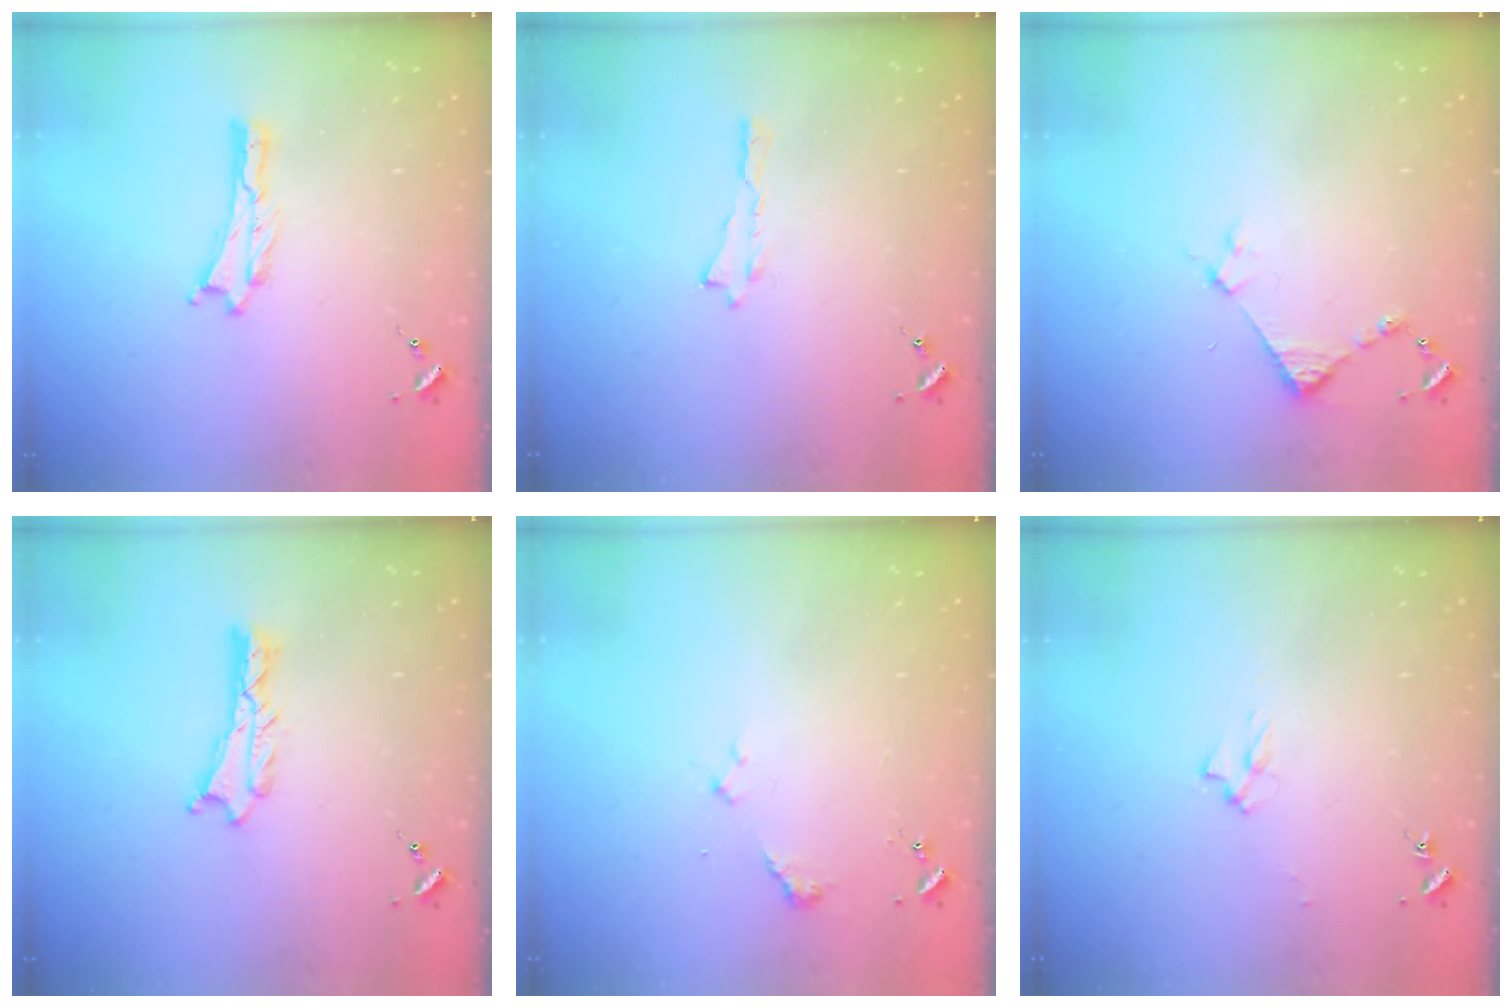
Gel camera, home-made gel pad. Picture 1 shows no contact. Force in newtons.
{"total": 0.0}
{"total": 3.5, "press": 3.5, "slide": 0.3}
{"total": 0.7, "press": 0.7, "slide": 0.1}
{"total": 2.4, "press": 2.3, "slide": 0.3}
{"total": 2.0, "press": 2.0, "slide": 0.3}